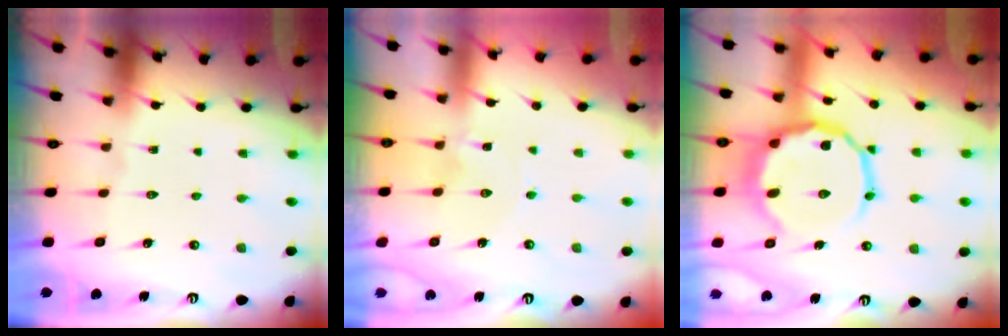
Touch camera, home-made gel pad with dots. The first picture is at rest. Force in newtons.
{"total": 0.6, "press": 0.6, "slide": 0.1}
{"total": 14.4, "press": 14.2, "slide": 2.3}